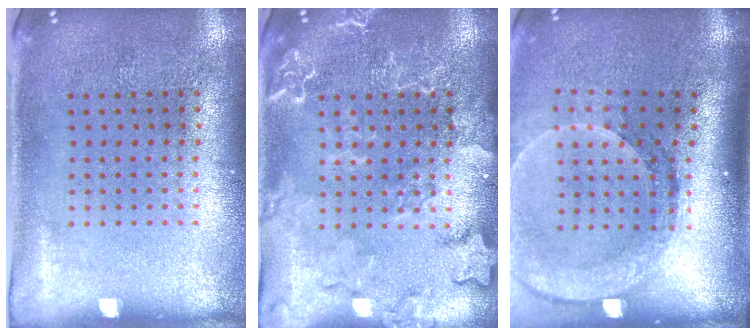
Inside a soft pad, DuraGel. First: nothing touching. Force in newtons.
{"total": 3.4, "press": 3.4, "slide": 0.5}
{"total": 2.8, "press": 2.1, "slide": 1.8}